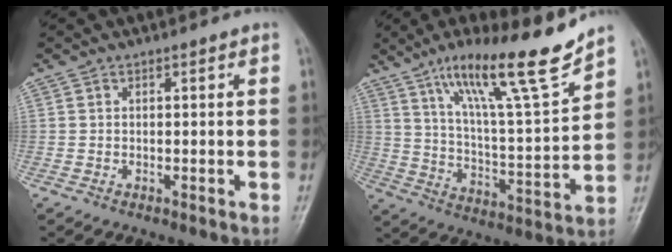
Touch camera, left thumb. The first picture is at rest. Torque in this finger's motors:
{"motor_torque": [0.62, 0.25, 1.48, -1.29, 0.28]}